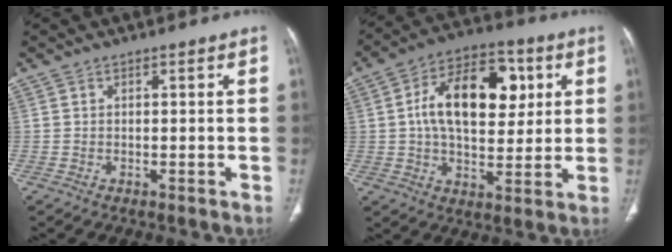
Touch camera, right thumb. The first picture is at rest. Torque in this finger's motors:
{"motor_torque": [0.26, 0.41, 1.67, 0.12, 0.39]}